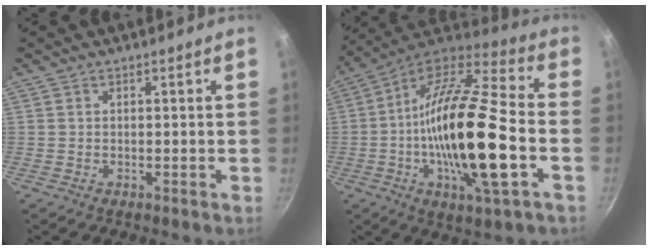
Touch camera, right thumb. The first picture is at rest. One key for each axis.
{"total": 25.4, "fx": -4.9, "fy": 7.4, "fz": 23.8, "tx": -0.439, "ty": 0.017, "tz": -0.105}